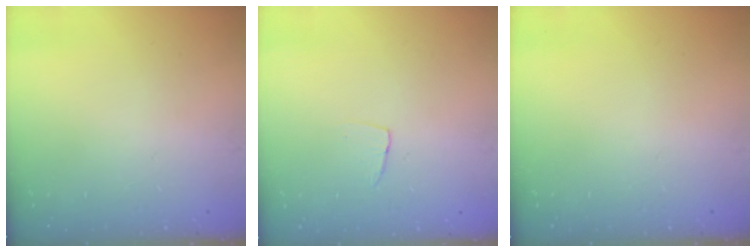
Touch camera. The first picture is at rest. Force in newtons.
{"total": 4.5, "press": 4.4, "slide": 0.3}
{"total": 0.0}